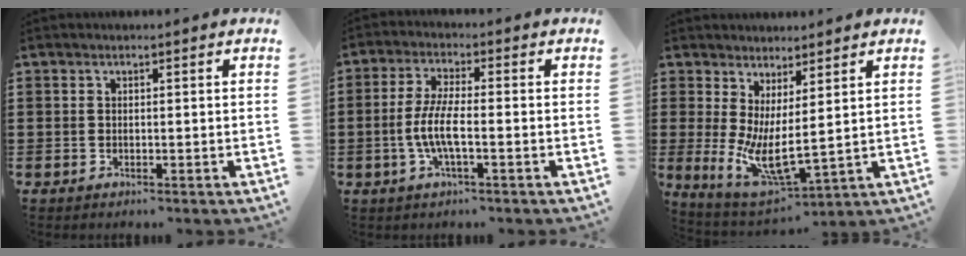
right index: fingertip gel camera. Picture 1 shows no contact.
{"total": 6.0, "force": [-1.7, 1.3, 5.6], "torque": [-0.133, -0.011, -0.042]}
{"total": 6.7, "force": [0.8, 1.9, 6.4], "torque": [-0.134, -0.038, 0.019]}